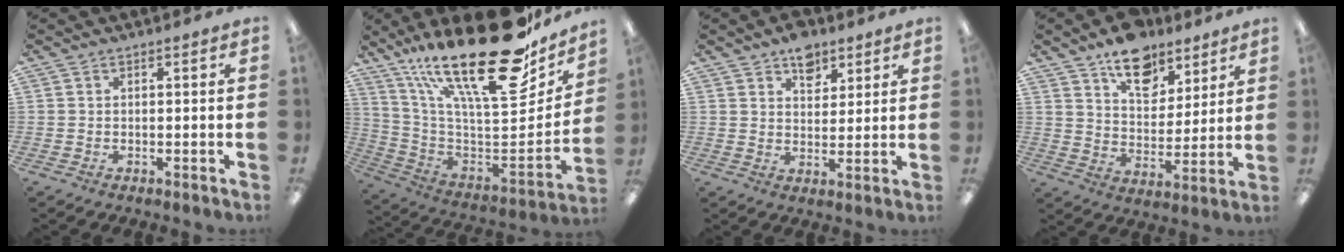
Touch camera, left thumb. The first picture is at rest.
{"total": 31.6, "force": [20.0, 10.1, 22.4], "torque": [-0.354, -0.147, 0.342]}
{"total": 7.0, "force": [4.8, 4.3, 2.7], "torque": [-0.025, -0.022, 0.083]}
{"total": 13.4, "force": [9.8, 7.1, 5.6], "torque": [-0.073, -0.058, 0.178]}